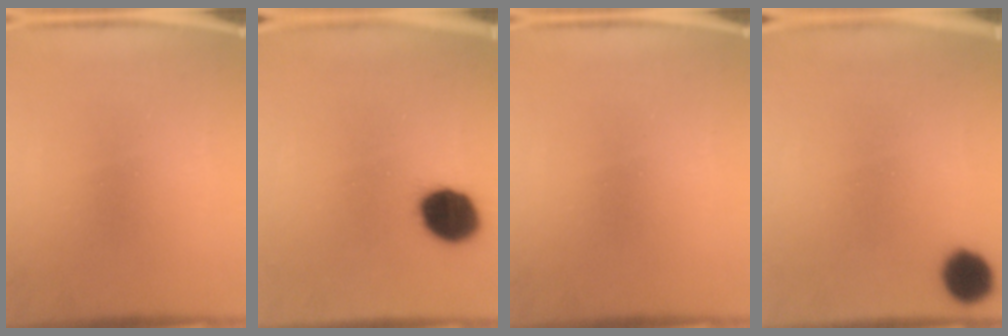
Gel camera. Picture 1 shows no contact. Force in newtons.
{"total": 12.2}
{"total": 0.0}
{"total": 7.3}